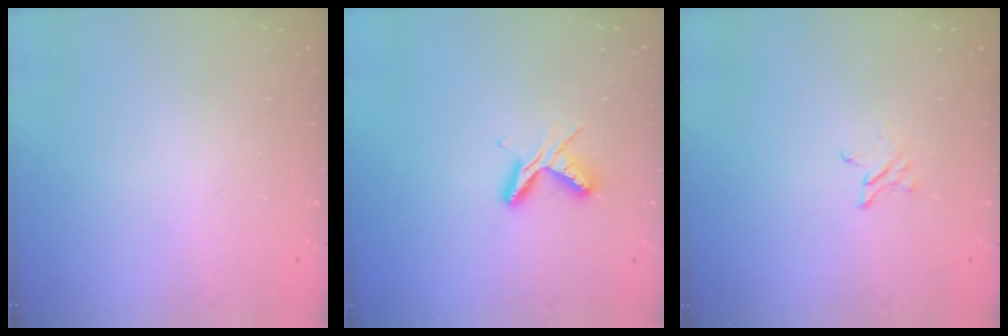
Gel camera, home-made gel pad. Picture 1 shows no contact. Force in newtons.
{"total": 5.4, "press": 5.3, "slide": 0.6}
{"total": 1.9, "press": 1.9, "slide": 0.3}